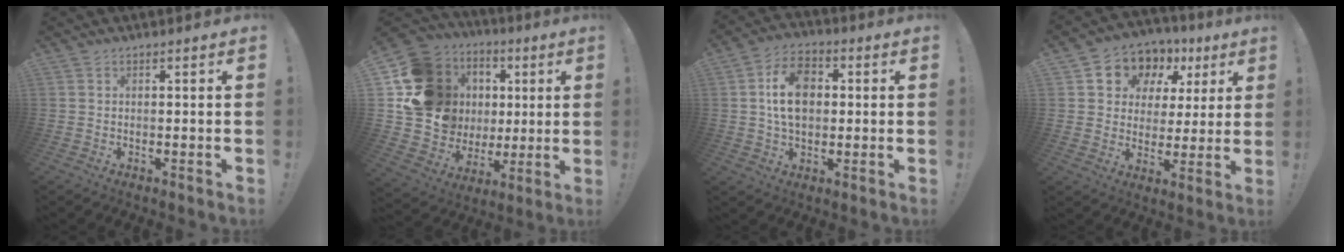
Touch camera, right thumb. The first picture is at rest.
{"total": 20.8, "force": [5.1, 18.0, 9.1], "torque": [-0.145, -0.021, 0.141]}
{"total": 12.9, "force": [1.4, 9.1, 9.0], "torque": [-0.142, 0.011, 0.026]}
{"total": 10.0, "force": [4.7, 8.1, 3.5], "torque": [-0.061, -0.032, 0.090]}